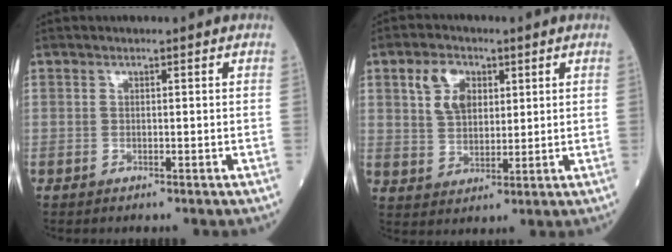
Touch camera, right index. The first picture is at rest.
{"total": 6.7, "force": [2.7, 4.4, 4.3], "torque": [-0.088, 0.016, 0.056]}